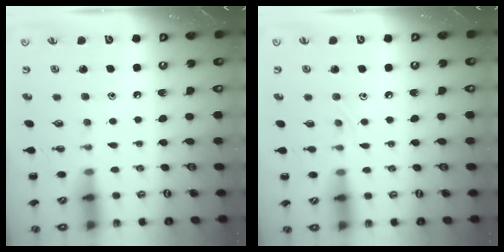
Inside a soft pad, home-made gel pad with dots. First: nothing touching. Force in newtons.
{"total": 4.0, "press": 3.8, "slide": 1.2}